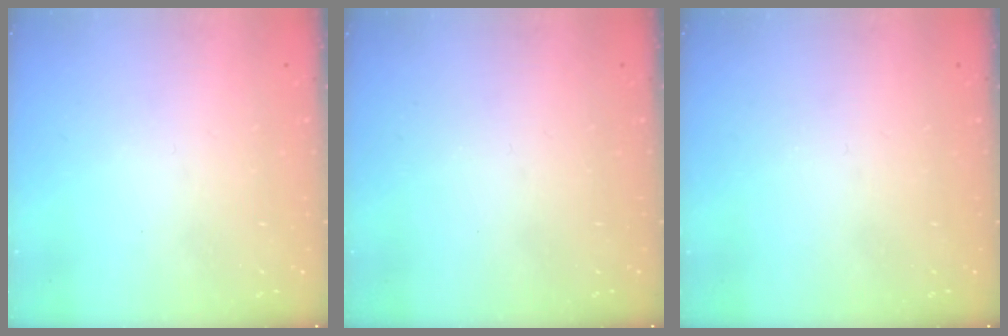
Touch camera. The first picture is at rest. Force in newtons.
{"total": 0.0}
{"total": 0.0}